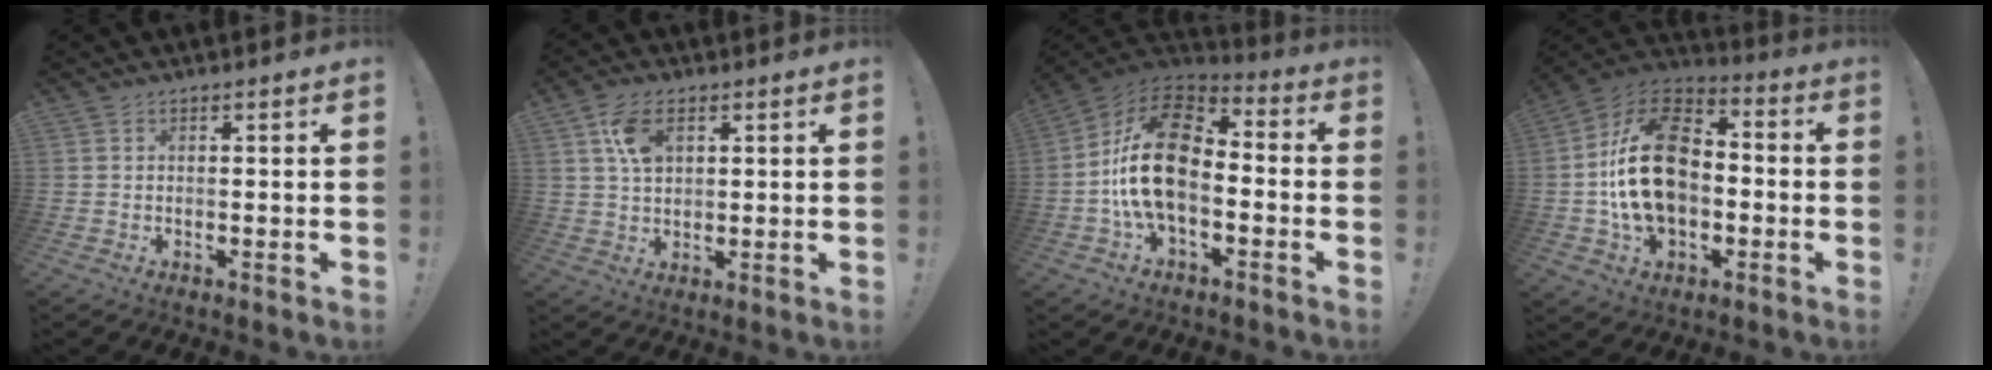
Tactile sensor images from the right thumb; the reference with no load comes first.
{"total": 8.0, "force": [3.0, 4.9, 5.5], "torque": [-0.098, -0.004, 0.056]}
{"total": 19.5, "force": [-1.9, 11.8, 15.5], "torque": [-0.289, 0.027, -0.025]}
{"total": 23.1, "force": [-0.5, 16.1, 16.7], "torque": [-0.291, 0.034, 0.003]}